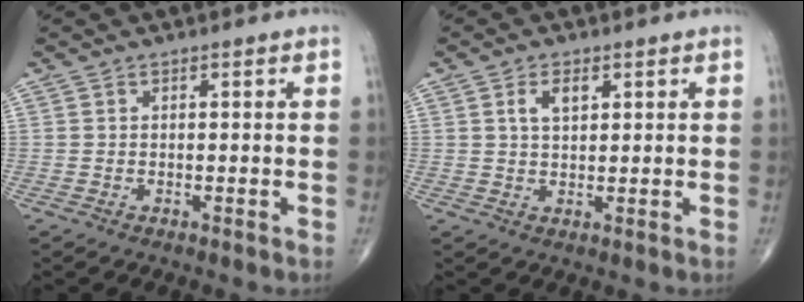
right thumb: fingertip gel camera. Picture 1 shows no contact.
{"total": 3.5, "force": [1.4, 1.8, 2.7], "torque": [-0.042, -0.002, 0.025]}